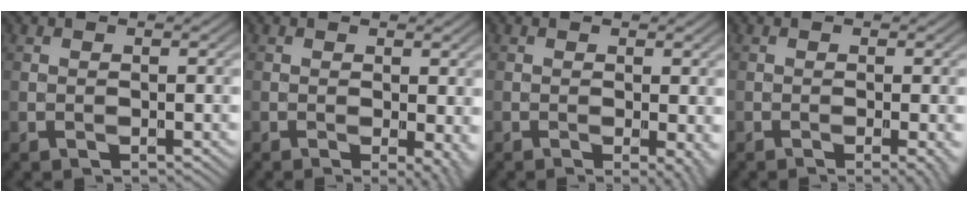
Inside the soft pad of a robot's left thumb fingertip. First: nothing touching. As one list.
[{"total": 3.4, "force": [-0.5, 1.0, 3.2], "torque": [-0.039, -0.006, -0.006]}, {"total": 2.7, "force": [-0.5, 0.6, 2.6], "torque": [-0.033, -0.006, -0.008]}, {"total": 2.1, "force": [-0.7, 0.2, 2.0], "torque": [-0.027, 0.000, -0.013]}]